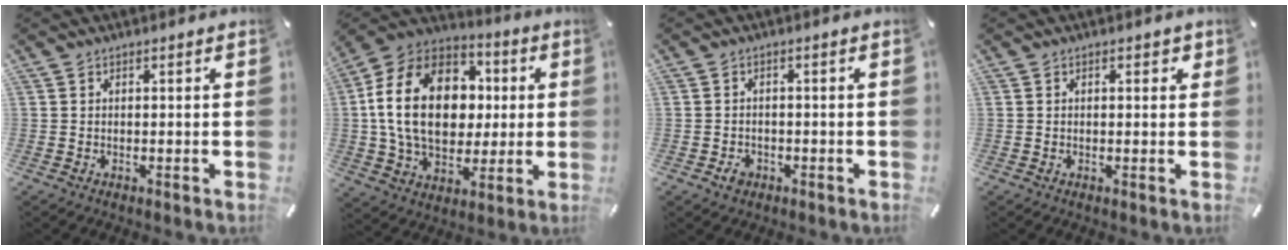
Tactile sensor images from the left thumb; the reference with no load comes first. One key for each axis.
{"total": 22.5, "fx": 2.0, "fy": 16.6, "fz": 15.0, "tx": -0.301, "ty": 0.019, "tz": 0.035}
{"total": 2.4, "fx": -1.2, "fy": 1.9, "fz": 0.9, "tx": -0.015, "ty": 0.008, "tz": -0.024}
{"total": 1.2, "fx": 0.3, "fy": 0.8, "fz": 0.9, "tx": -0.010, "ty": 0.004, "tz": 0.002}